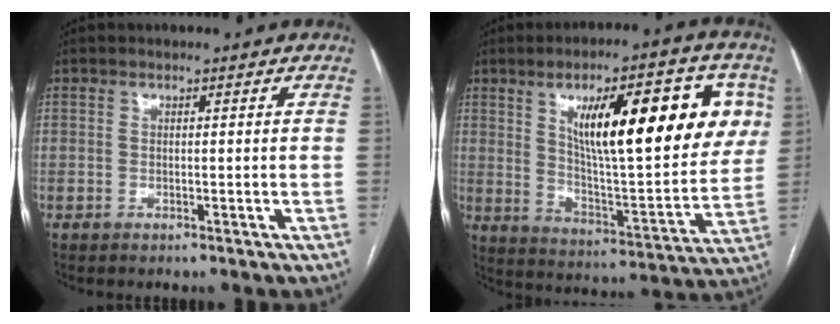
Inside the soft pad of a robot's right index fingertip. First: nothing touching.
{"total": 21.9, "force": [7.2, 5.9, 19.9], "torque": [-0.292, 0.015, 0.113]}